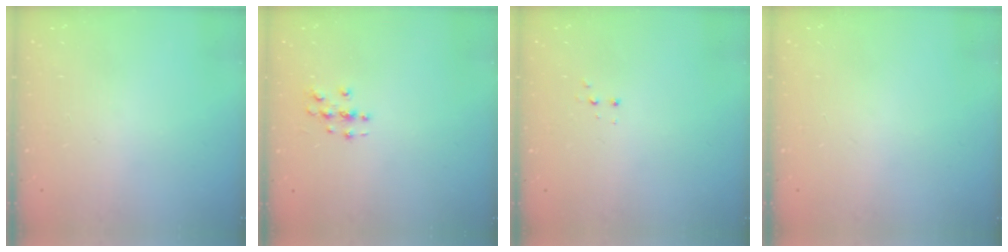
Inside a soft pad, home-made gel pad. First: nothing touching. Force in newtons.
{"total": 2.8, "press": 2.8, "slide": 0.3}
{"total": 2.8, "press": 2.8, "slide": 0.5}
{"total": 0.0}